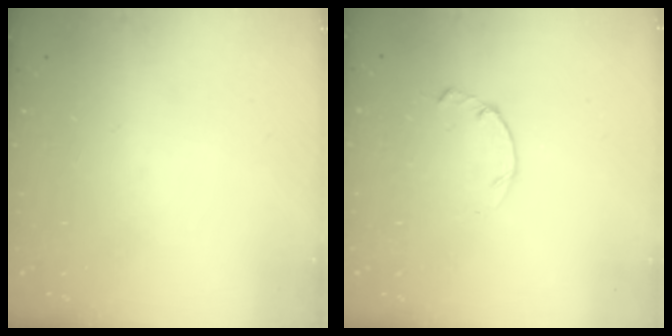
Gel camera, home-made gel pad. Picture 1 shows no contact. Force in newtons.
{"total": 0.5, "press": 0.4, "slide": 0.3}